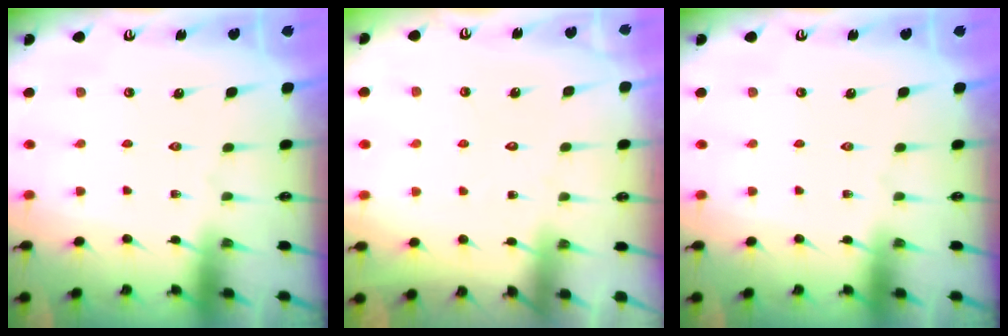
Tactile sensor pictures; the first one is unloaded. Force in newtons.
{"total": 5.4, "press": 5.4, "slide": 0.4}
{"total": 0.0}